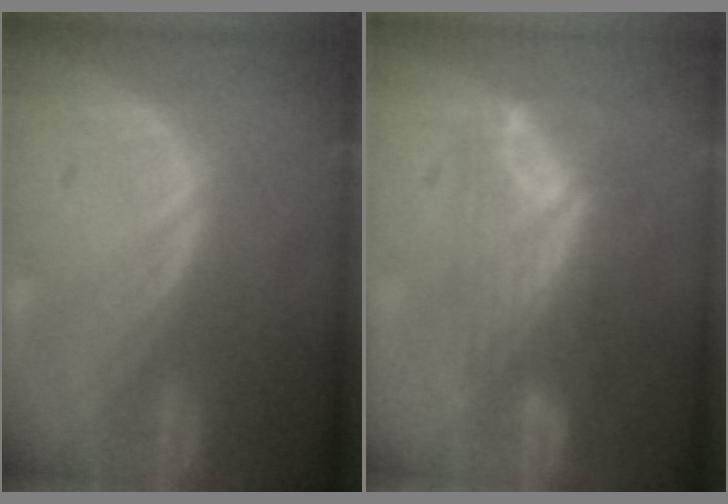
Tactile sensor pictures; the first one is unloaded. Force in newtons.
{"total": 7.9, "press": 6.6, "slide": 4.3}